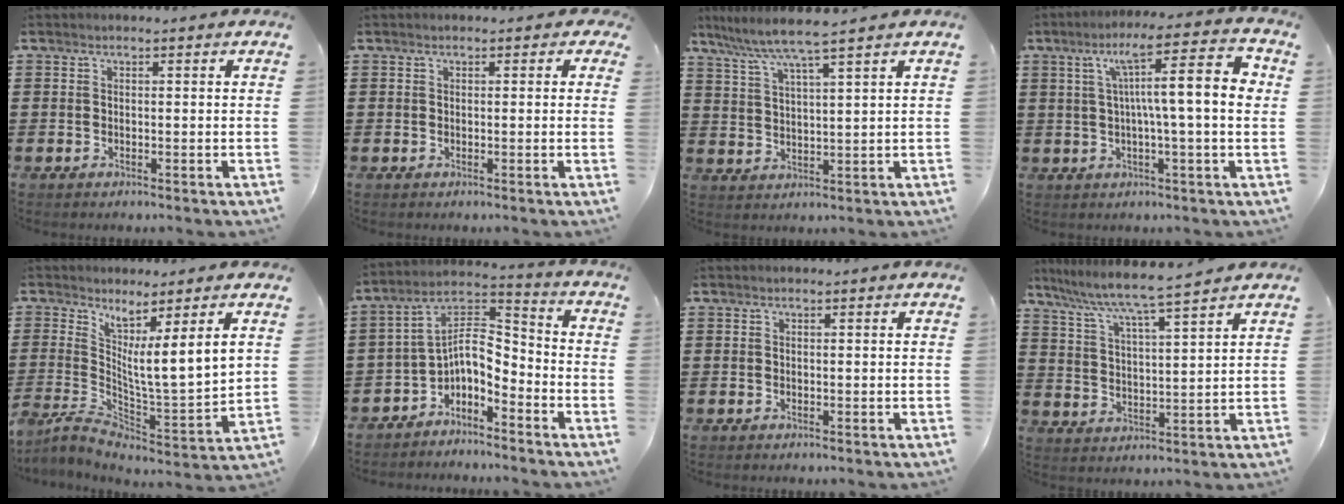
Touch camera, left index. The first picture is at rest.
{"total": 1.0, "force": [-0.2, 0.9, 0.3], "torque": [-0.009, 0.006, -0.006]}
{"total": 5.6, "force": [4.6, -0.6, 3.2], "torque": [-0.077, -0.021, 0.077]}
{"total": 10.3, "force": [1.8, 0.6, 10.1], "torque": [-0.180, -0.004, 0.017]}
{"total": 6.8, "force": [3.2, 0.1, 6.1], "torque": [-0.121, -0.032, 0.048]}
{"total": 6.4, "force": [-3.0, 2.9, 4.8], "torque": [-0.115, -0.011, -0.068]}
{"total": 0.0}
{"total": 5.5, "force": [4.9, -0.7, 2.3], "torque": [-0.070, -0.037, 0.076]}